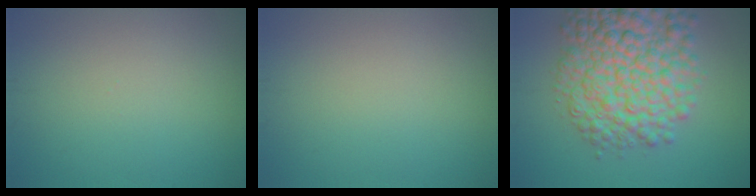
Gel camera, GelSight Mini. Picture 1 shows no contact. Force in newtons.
{"total": 0.0}
{"total": 9.8, "press": 9.8, "slide": 0.2}